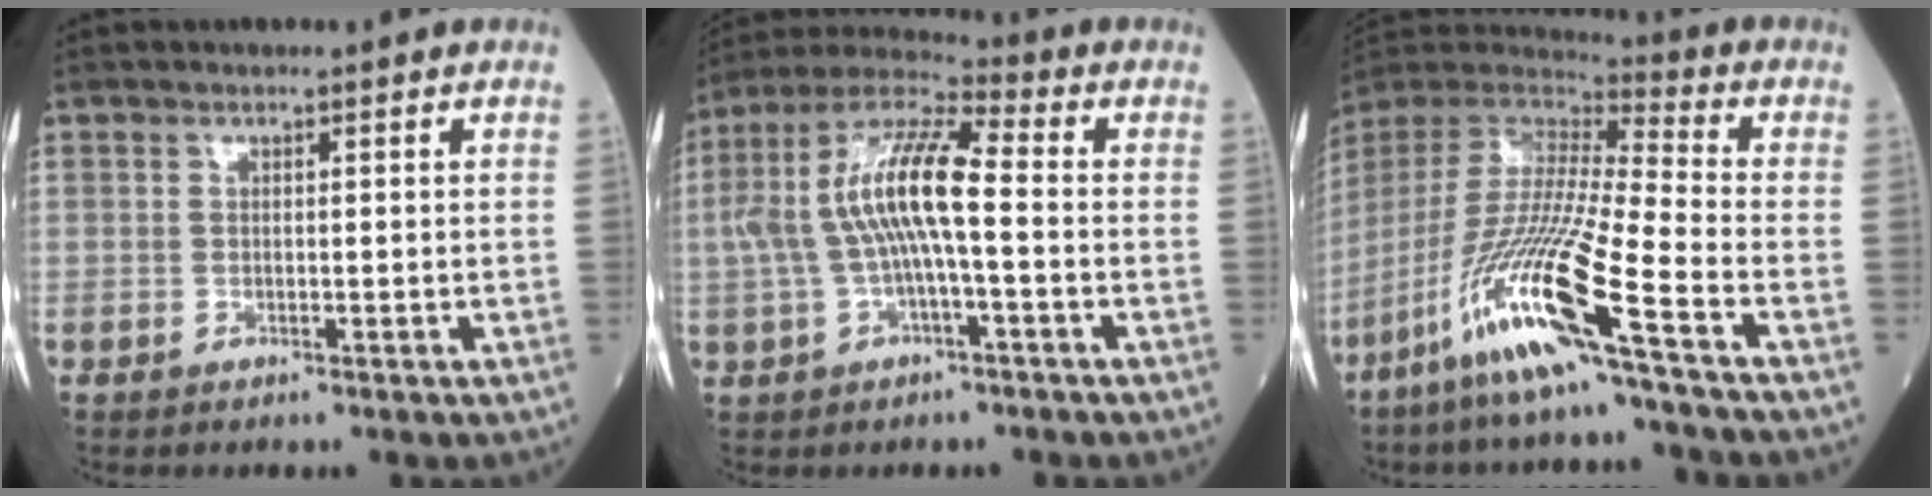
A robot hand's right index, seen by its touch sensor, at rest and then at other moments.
{"total": 12.5, "force": [-0.4, 2.5, 12.2], "torque": [-0.256, 0.028, -0.012]}
{"total": 19.1, "force": [-10.4, -0.8, 16.0], "torque": [-0.358, -0.051, -0.211]}